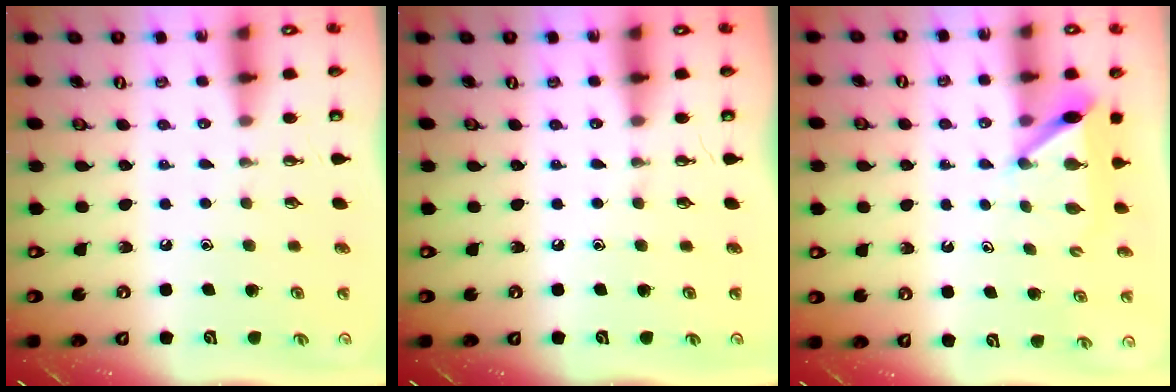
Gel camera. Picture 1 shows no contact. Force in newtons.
{"total": 0.0}
{"total": 6.4, "press": 6.4, "slide": 0.2}